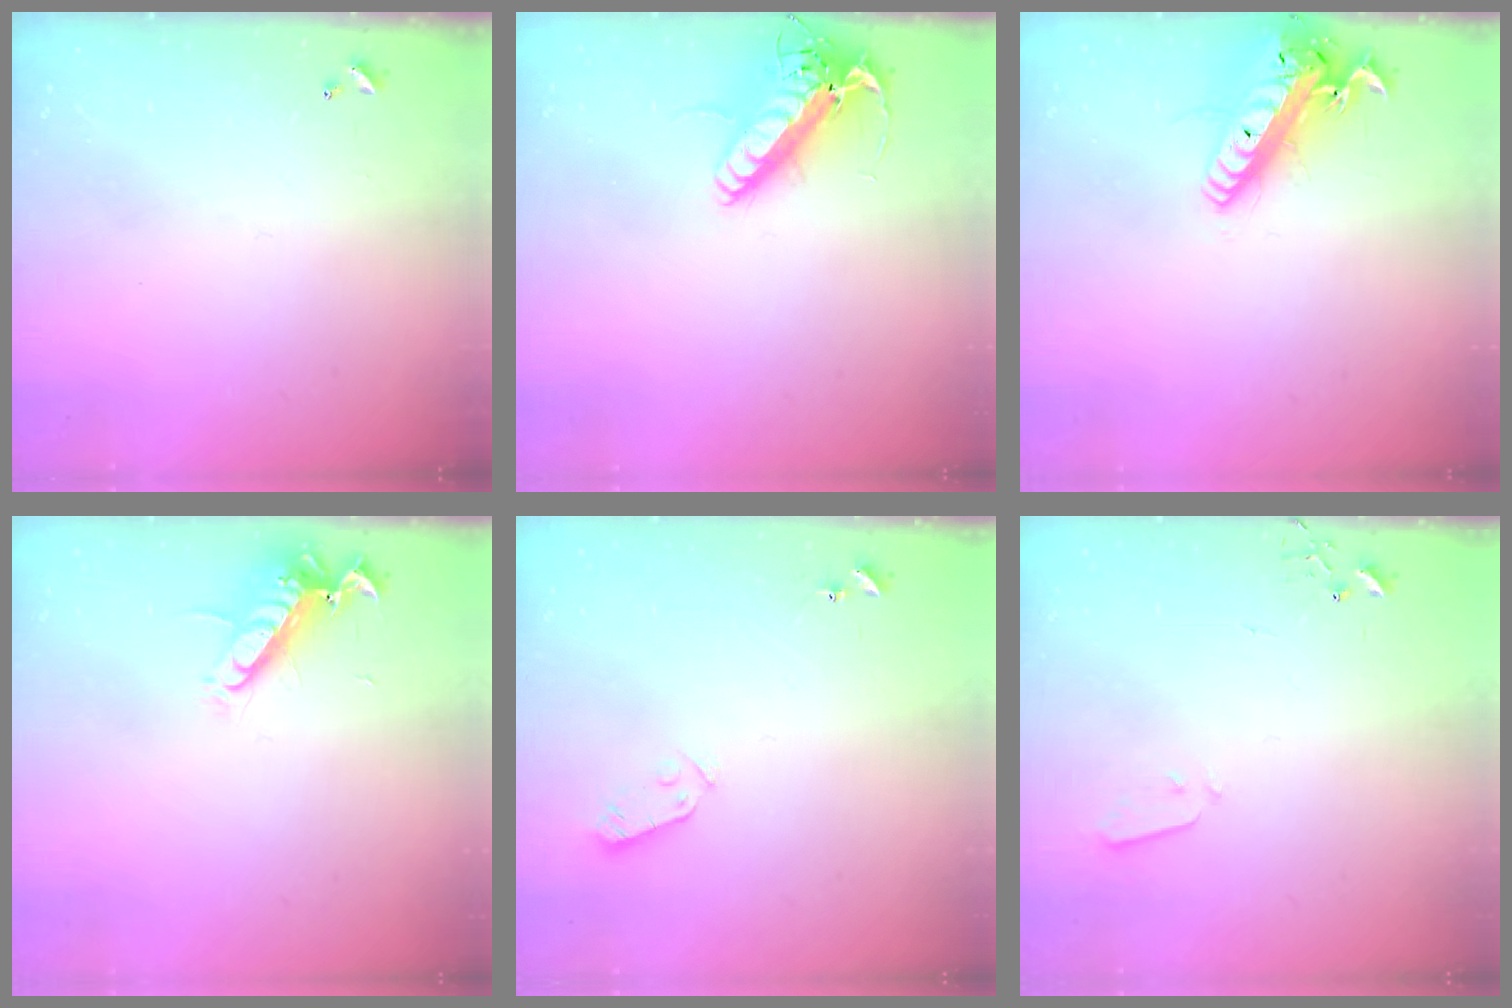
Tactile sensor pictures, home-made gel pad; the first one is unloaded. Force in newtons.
{"total": 17.1, "press": 16.8, "slide": 3.3}
{"total": 19.2, "press": 18.7, "slide": 4.1}
{"total": 12.7, "press": 12.6, "slide": 1.2}
{"total": 3.8, "press": 3.7, "slide": 0.8}
{"total": 2.2, "press": 2.2, "slide": 0.4}